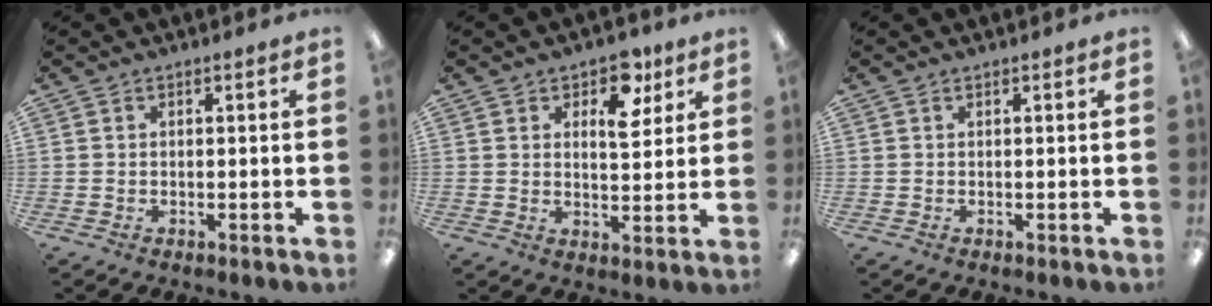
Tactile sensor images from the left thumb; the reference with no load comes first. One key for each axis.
{"total": 9.4, "fx": 5.0, "fy": 5.1, "fz": 6.0, "tx": -0.073, "ty": -0.016, "tz": 0.083}
{"total": 0.0}